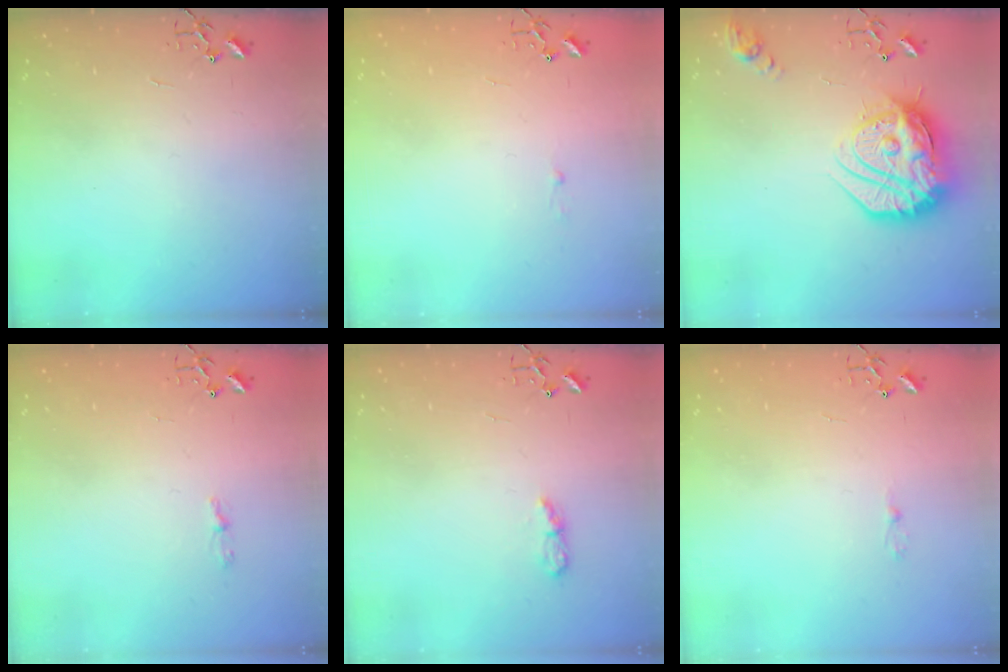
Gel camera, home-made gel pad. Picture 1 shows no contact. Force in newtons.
{"total": 1.8, "press": 1.8, "slide": 0.2}
{"total": 23.9, "press": 23.8, "slide": 2.1}
{"total": 3.7, "press": 3.7, "slide": 0.5}
{"total": 6.1, "press": 6.1, "slide": 0.5}
{"total": 2.5, "press": 2.5, "slide": 0.3}